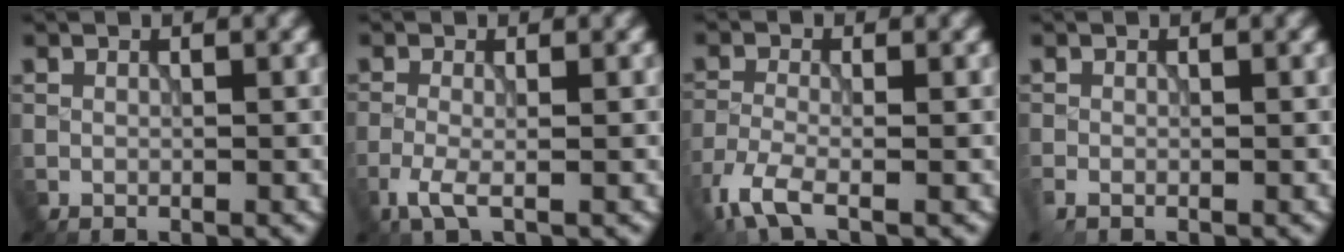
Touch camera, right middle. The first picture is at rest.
{"total": 2.3, "force": [-1.2, 0.6, 1.9], "torque": [-0.047, -0.005, -0.030]}
{"total": 4.1, "force": [-2.9, 1.1, 2.8], "torque": [-0.069, -0.011, -0.070]}
{"total": 1.0, "force": [-0.5, 0.4, 0.7], "torque": [-0.021, -0.006, -0.012]}